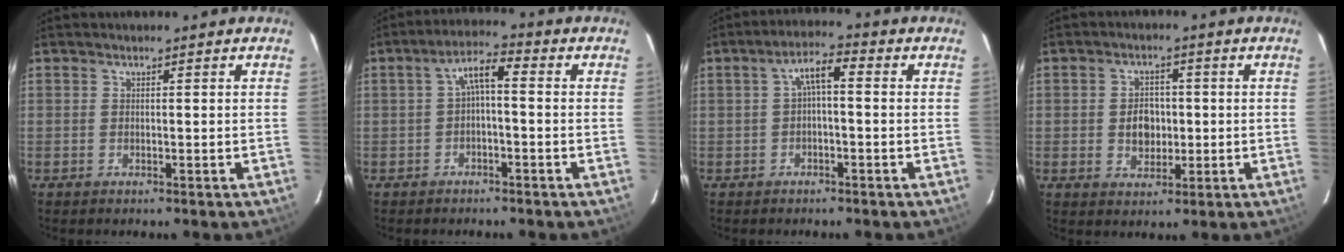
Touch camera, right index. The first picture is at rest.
{"total": 4.4, "force": [-0.8, 1.4, 4.1], "torque": [-0.083, 0.017, -0.013]}
{"total": 4.2, "force": [-0.4, 1.3, 4.0], "torque": [-0.076, 0.016, -0.003]}
{"total": 5.2, "force": [-0.3, 4.1, 3.1], "torque": [-0.055, 0.008, 0.001]}